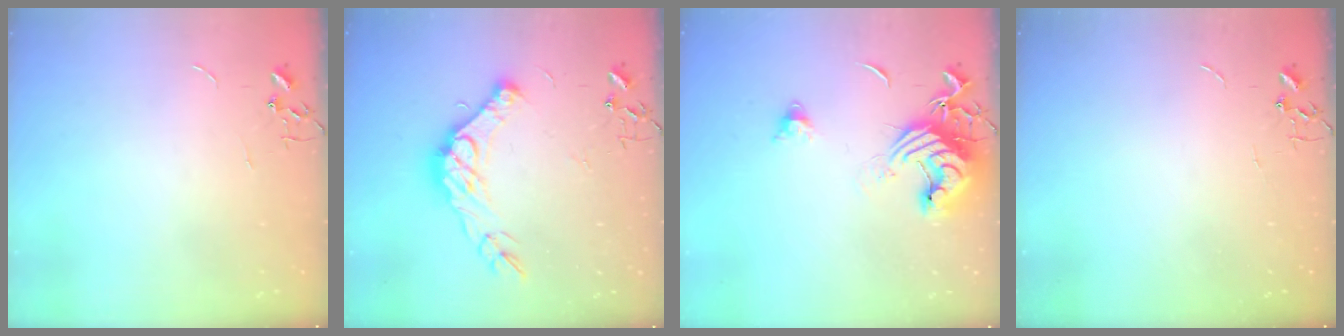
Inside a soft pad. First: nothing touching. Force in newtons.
{"total": 15.0, "press": 14.9, "slide": 1.7}
{"total": 13.5, "press": 13.4, "slide": 1.7}
{"total": 0.0}